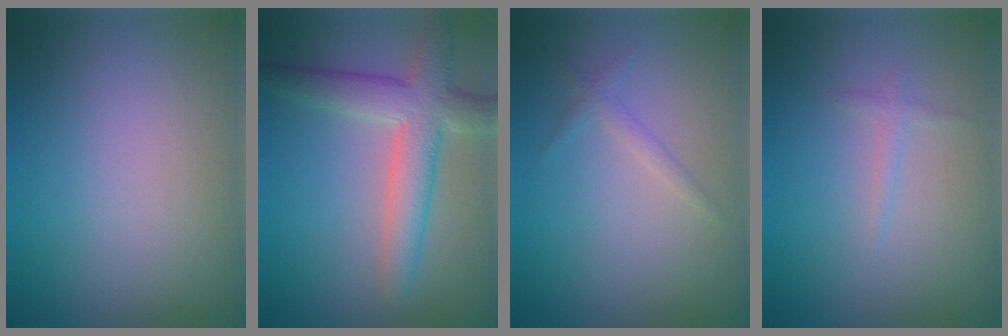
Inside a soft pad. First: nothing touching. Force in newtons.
{"total": 5.5, "press": 5.5, "slide": 0.3}
{"total": 1.1, "press": 1.1, "slide": 0.0}
{"total": 0.8, "press": 0.8, "slide": 0.0}